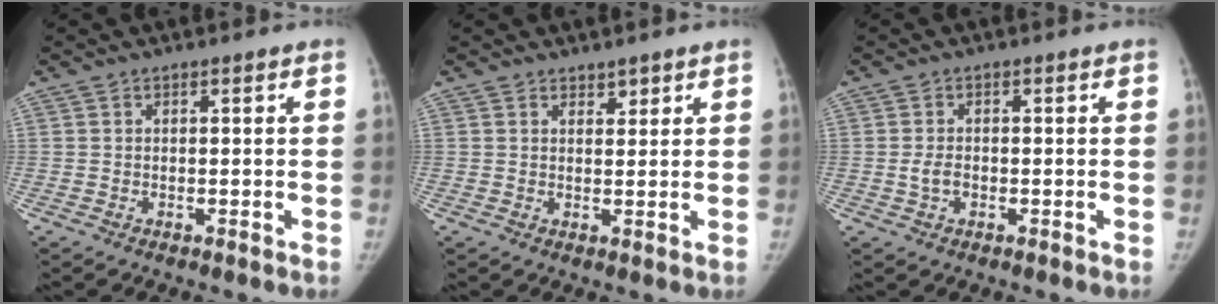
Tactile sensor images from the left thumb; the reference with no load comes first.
{"total": 1.7, "force": [1.4, 1.0, 0.4], "torque": [0.008, -0.009, 0.020]}
{"total": 2.4, "force": [-0.6, 1.6, 1.7], "torque": [-0.032, 0.006, -0.010]}